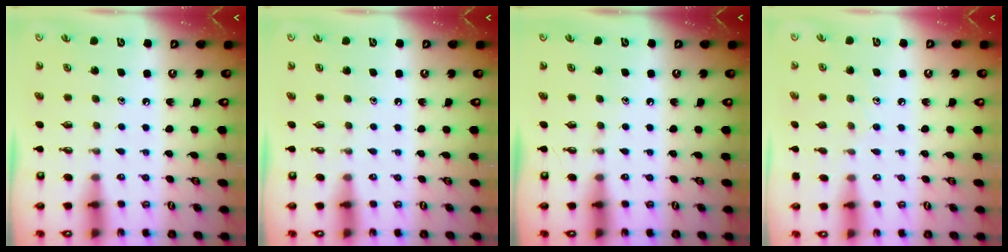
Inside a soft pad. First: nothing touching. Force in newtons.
{"total": 0.0}
{"total": 0.0}
{"total": 6.2, "press": 6.2, "slide": 0.7}